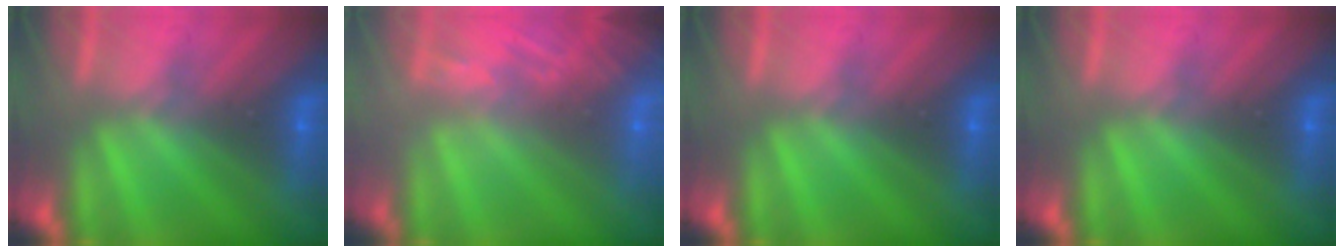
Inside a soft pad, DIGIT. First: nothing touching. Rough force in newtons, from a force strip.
{"total": 8.5}
{"total": 0.0}
{"total": 0.0}